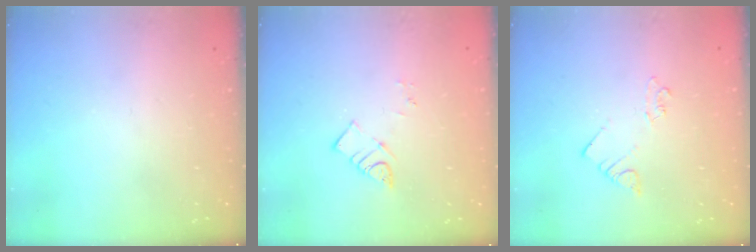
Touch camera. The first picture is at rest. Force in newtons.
{"total": 3.8, "press": 3.8, "slide": 0.2}
{"total": 1.4, "press": 1.4, "slide": 0.1}